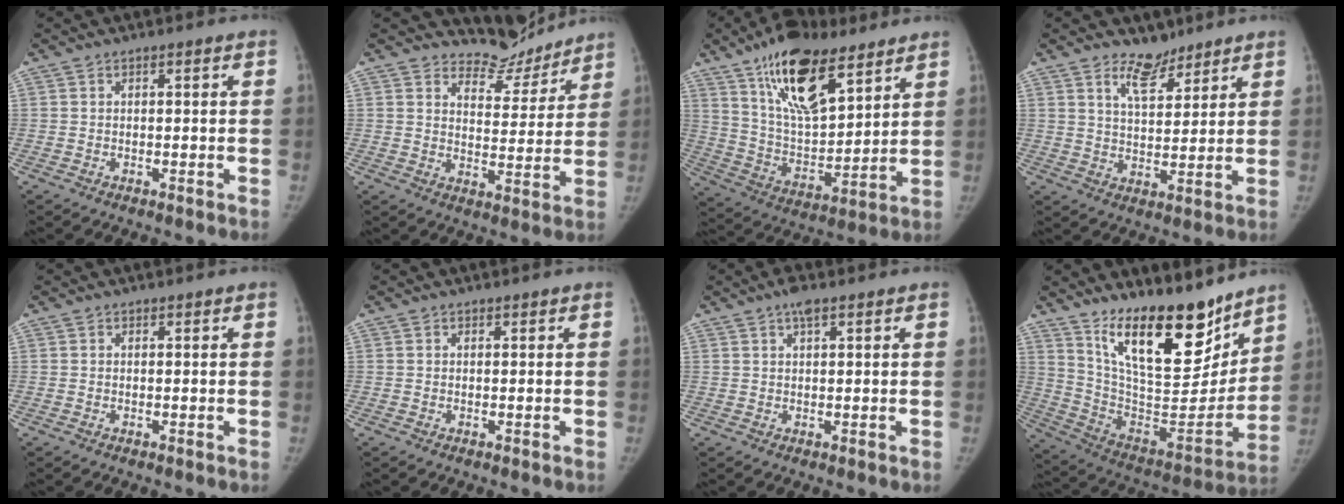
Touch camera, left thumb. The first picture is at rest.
{"total": 8.3, "force": [7.9, 2.4, -0.6], "torque": [0.039, -0.079, 0.123]}
{"total": 20.2, "force": [12.0, 8.6, 13.8], "torque": [-0.208, -0.057, 0.218]}
{"total": 6.1, "force": [4.8, 3.0, 2.3], "torque": [-0.016, -0.042, 0.083]}
{"total": 0.0}
{"total": 0.0}
{"total": 2.4, "force": [1.6, 0.7, 1.7], "torque": [-0.026, 0.000, 0.024]}
{"total": 23.8, "force": [16.6, 8.4, 14.8], "torque": [-0.185, -0.104, 0.284]}